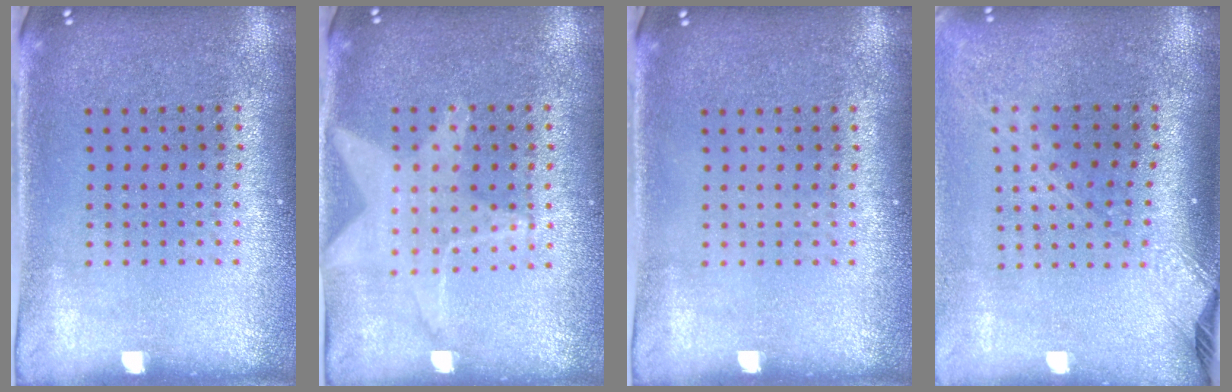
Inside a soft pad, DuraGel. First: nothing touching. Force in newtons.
{"total": 1.1, "press": 1.1, "slide": 0.1}
{"total": 0.0}
{"total": 2.2, "press": 1.6, "slide": 1.5}